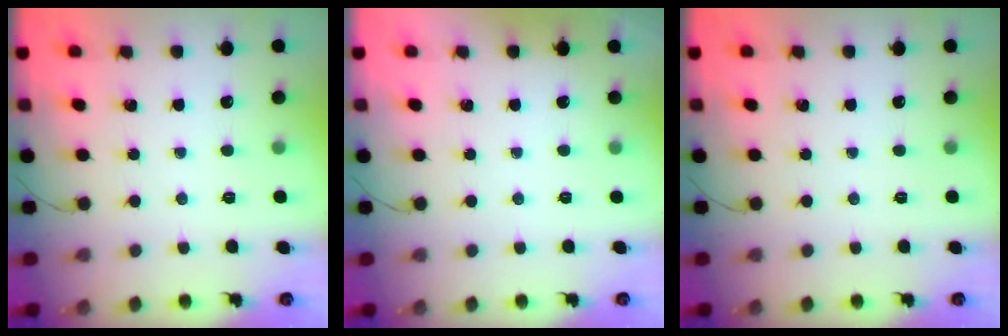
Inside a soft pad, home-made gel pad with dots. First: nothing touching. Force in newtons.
{"total": 1.8, "press": 1.7, "slide": 0.3}
{"total": 0.0}